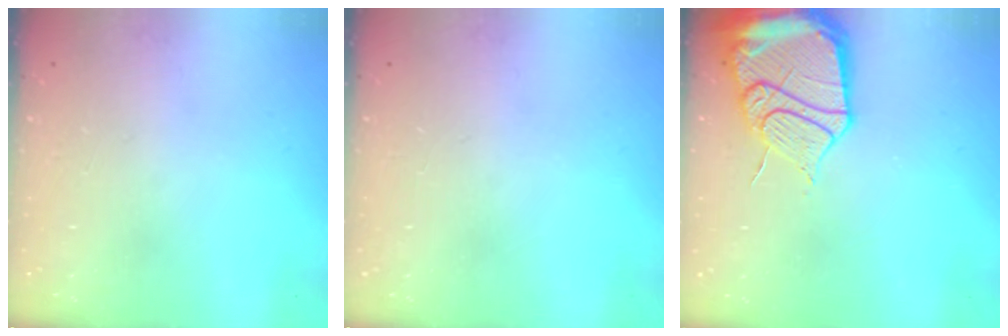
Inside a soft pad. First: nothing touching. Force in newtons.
{"total": 0.0}
{"total": 17.6, "press": 17.4, "slide": 2.9}